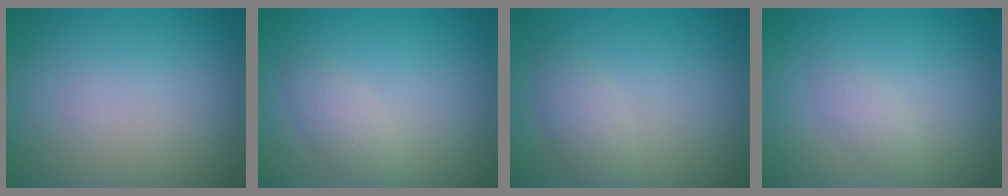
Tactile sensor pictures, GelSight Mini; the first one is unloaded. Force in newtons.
{"total": 1.9, "press": 1.9, "slide": 0.1}
{"total": 2.0, "press": 2.0, "slide": 0.0}
{"total": 1.3, "press": 1.3, "slide": 0.0}